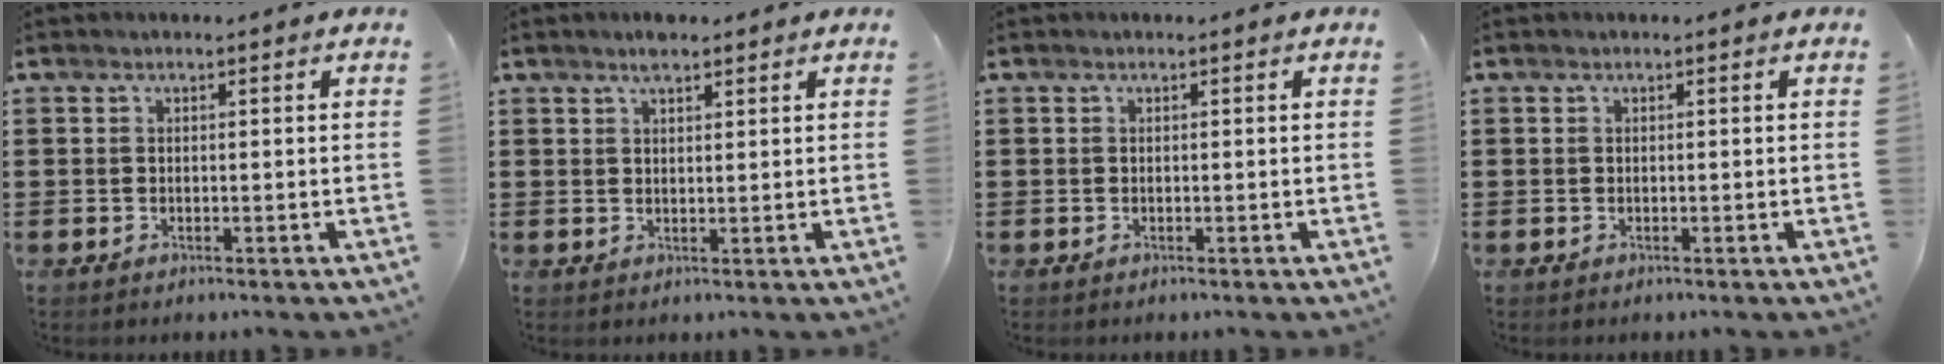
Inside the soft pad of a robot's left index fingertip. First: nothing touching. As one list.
[{"total": 2.4, "force": [1.9, 0.6, 1.4], "torque": [-0.029, 0.002, 0.035]}, {"total": 0.0}, {"total": 0.0}]